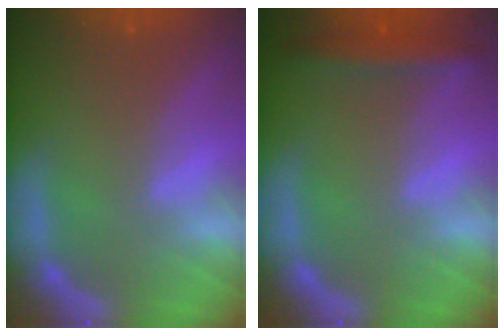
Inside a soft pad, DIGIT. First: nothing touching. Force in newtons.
{"total": 3.5}